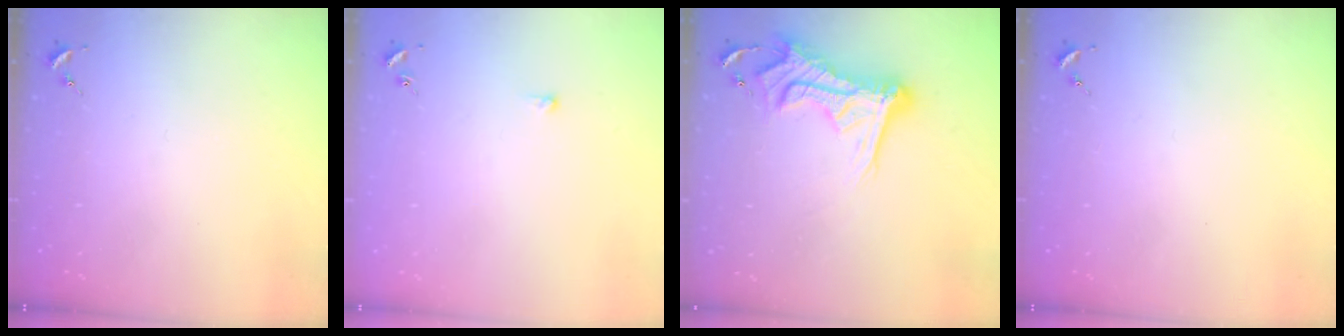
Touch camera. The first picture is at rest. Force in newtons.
{"total": 2.9, "press": 2.8, "slide": 0.6}
{"total": 15.7, "press": 15.6, "slide": 1.6}
{"total": 0.0}